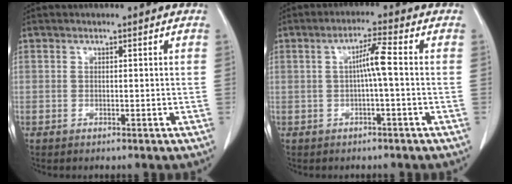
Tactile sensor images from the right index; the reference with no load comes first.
{"total": 3.9, "force": [-0.1, -0.2, 3.9], "torque": [-0.071, 0.011, 0.000]}